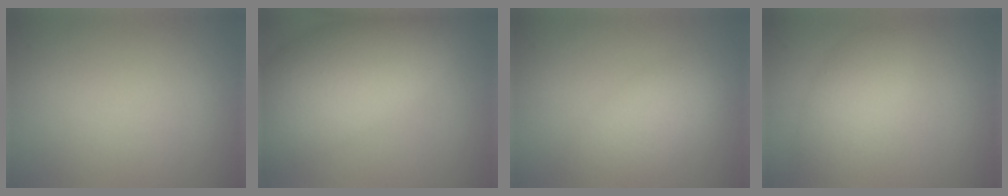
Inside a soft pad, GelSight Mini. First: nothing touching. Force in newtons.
{"total": 11.4, "press": 11.4, "slide": 0.3}
{"total": 5.3, "press": 5.3, "slide": 0.5}
{"total": 3.9, "press": 3.9, "slide": 0.2}